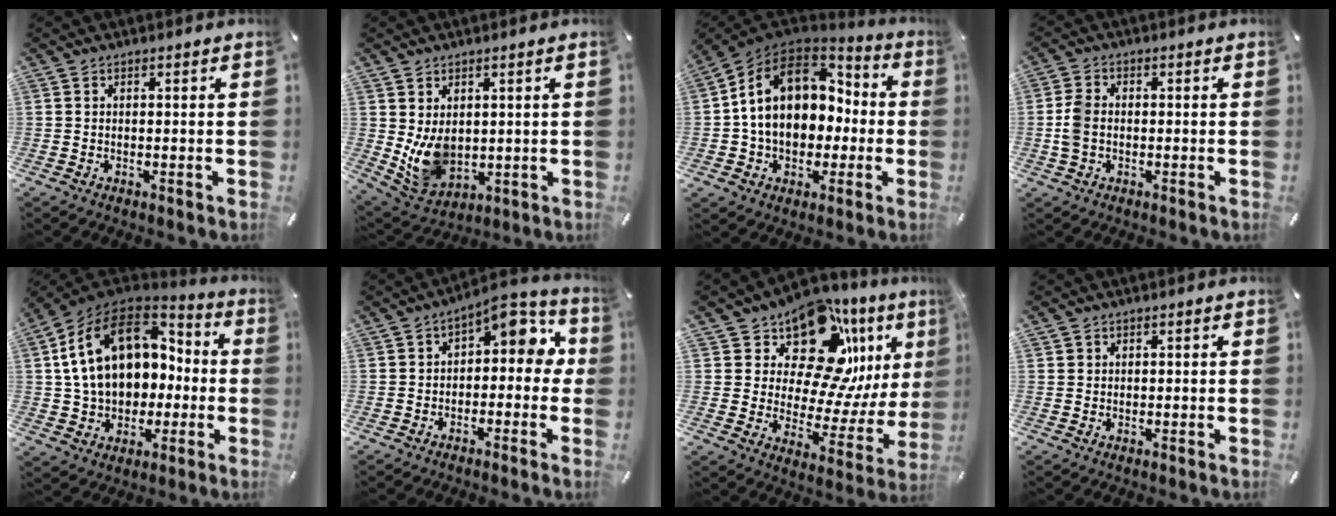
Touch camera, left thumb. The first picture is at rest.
{"total": 8.9, "force": [1.3, 7.2, 5.1], "torque": [-0.112, -0.019, 0.028]}
{"total": 15.2, "force": [1.1, 12.7, 8.3], "torque": [-0.152, 0.003, 0.025]}
{"total": 5.5, "force": [-0.5, 3.8, 3.8], "torque": [-0.088, 0.005, -0.011]}
{"total": 19.2, "force": [3.0, 14.9, 11.8], "torque": [-0.223, 0.007, 0.059]}
{"total": 8.9, "force": [3.3, 4.7, 6.8], "torque": [-0.096, -0.020, 0.052]}
{"total": 18.0, "force": [12.0, 10.0, 9.0], "torque": [-0.122, -0.101, 0.202]}
{"total": 1.0, "force": [0.6, 0.8, -0.1], "torque": [0.002, 0.002, 0.011]}